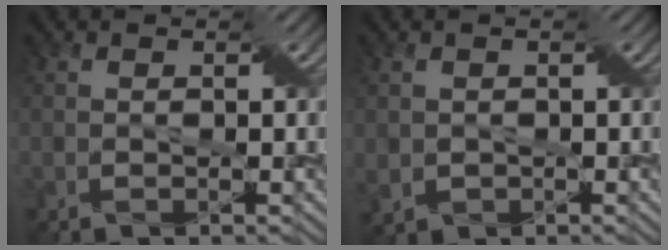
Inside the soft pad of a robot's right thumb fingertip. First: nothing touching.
{"total": 2.0, "force": [-0.1, 1.9, 0.4], "torque": [-0.025, -0.010, -0.002]}